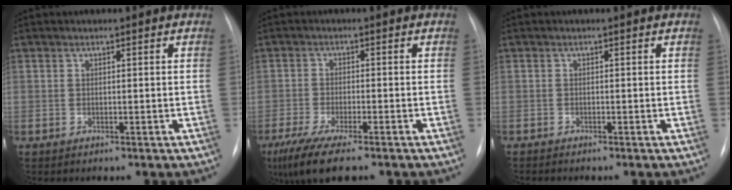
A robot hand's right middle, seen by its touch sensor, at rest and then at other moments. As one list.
[{"total": 10.2, "force": [-7.4, 1.8, 6.8], "torque": [-0.124, -0.028, -0.121]}, {"total": 1.2, "force": [-1.1, 0.0, 0.6], "torque": [-0.007, -0.001, -0.015]}]